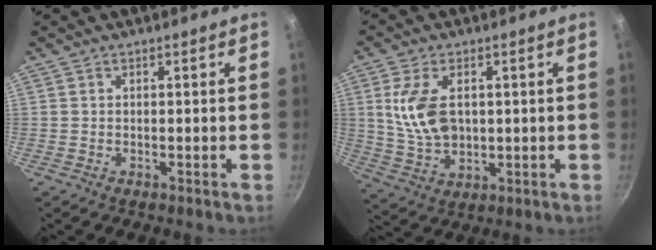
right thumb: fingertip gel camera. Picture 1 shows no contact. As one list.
[{"total": 10.7, "force": [1.8, 6.6, 8.3], "torque": [-0.150, -0.015, 0.042]}]